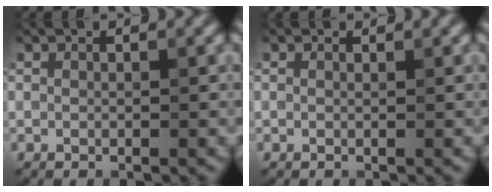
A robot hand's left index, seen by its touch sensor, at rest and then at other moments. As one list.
[{"total": 0.0}]